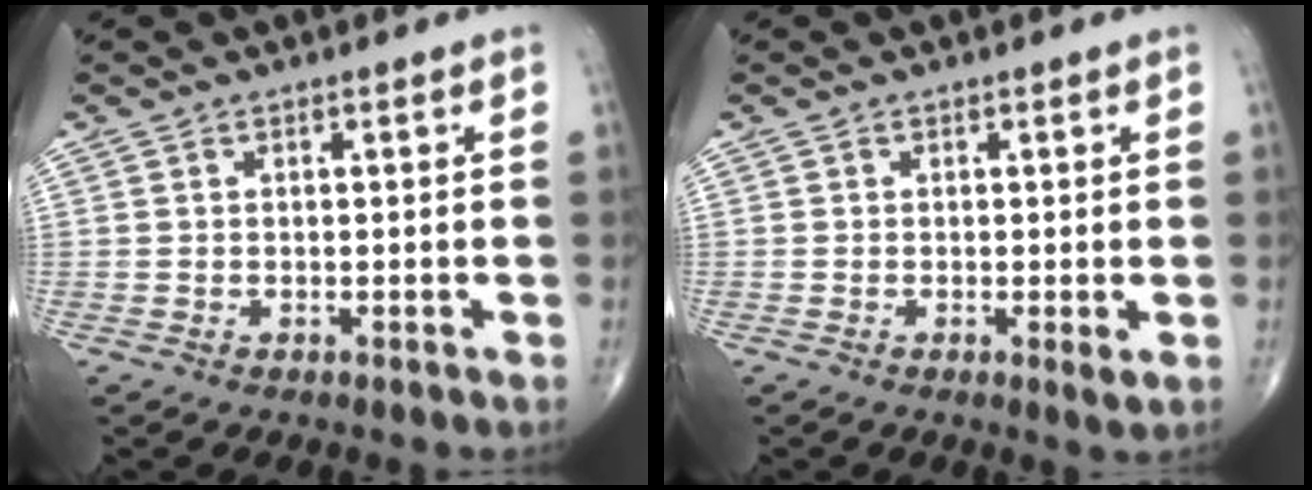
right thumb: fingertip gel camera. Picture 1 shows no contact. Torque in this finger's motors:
{"motor_torque": [-0.26, 0.03, -0.31, -0.19, 0.00]}